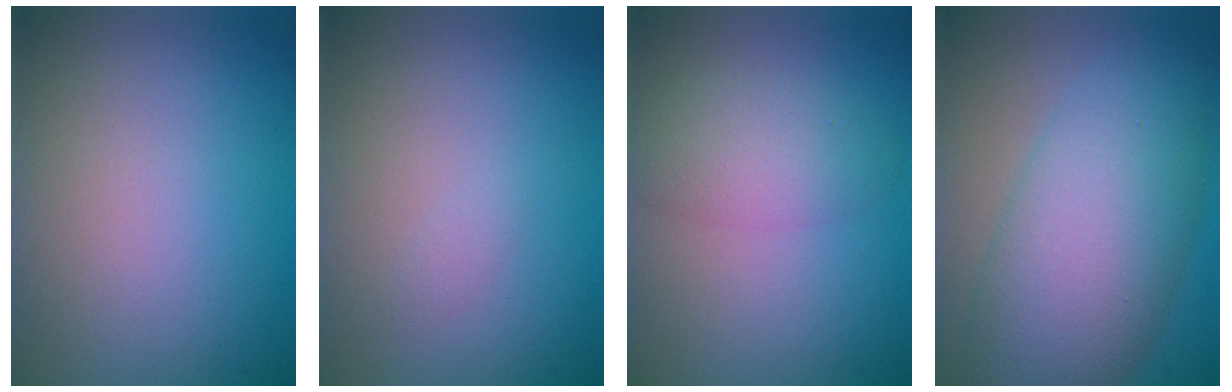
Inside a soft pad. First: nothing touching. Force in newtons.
{"total": 0.6, "press": 0.6, "slide": 0.0}
{"total": 2.4, "press": 2.4, "slide": 0.2}
{"total": 9.9, "press": 9.9, "slide": 0.1}